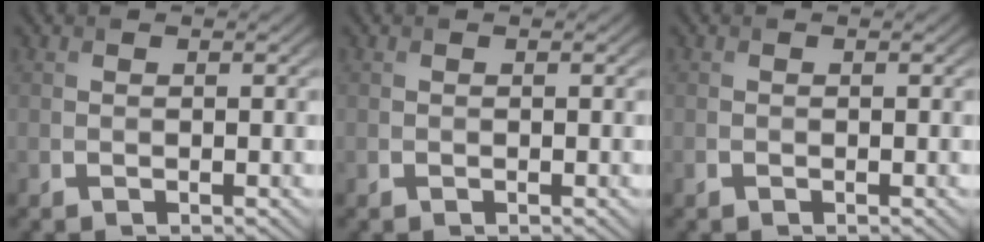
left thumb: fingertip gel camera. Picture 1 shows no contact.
{"total": 0.0}
{"total": 0.5, "force": [-0.4, 0.4, 0.0], "torque": [-0.004, -0.002, -0.009]}